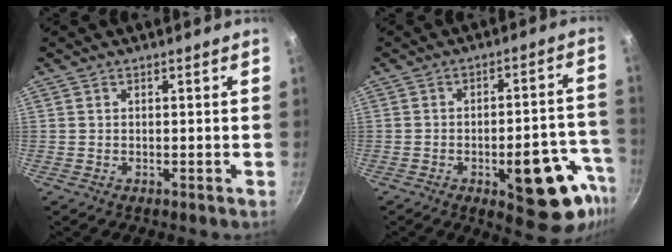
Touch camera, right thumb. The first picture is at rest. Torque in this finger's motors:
{"motor_torque": [2.68, 2.34, 1.10, -0.80, 0.28]}